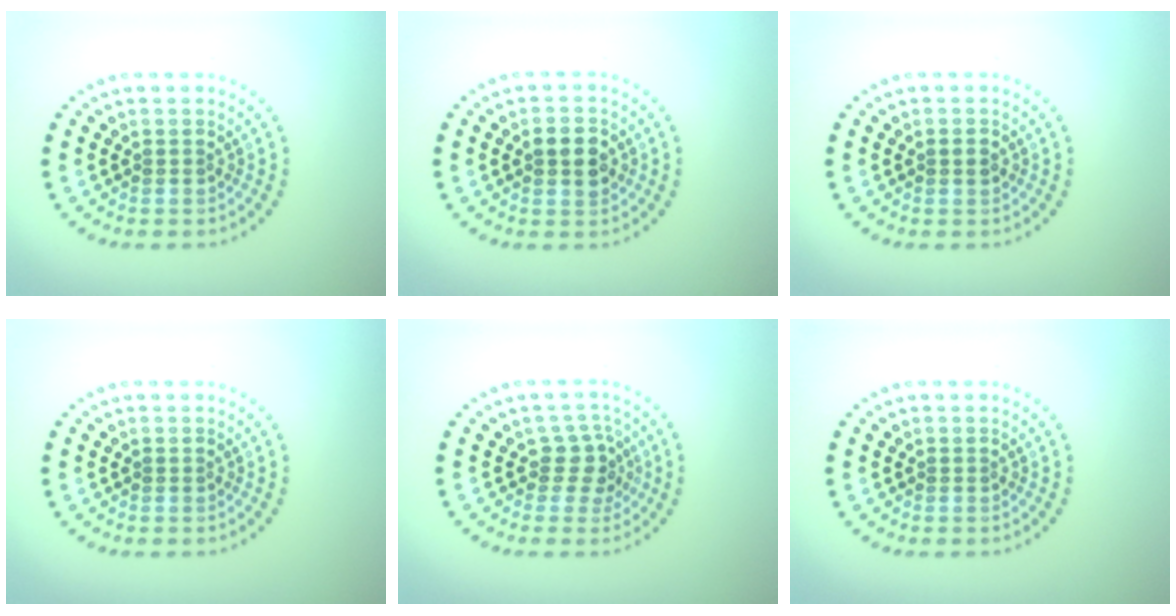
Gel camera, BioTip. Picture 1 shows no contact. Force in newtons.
{"total": 3.0, "press": 3.0, "slide": 0.1}
{"total": 1.2, "press": 1.1, "slide": 0.2}
{"total": 0.0}
{"total": 2.6, "press": 2.1, "slide": 1.6}
{"total": 0.0}